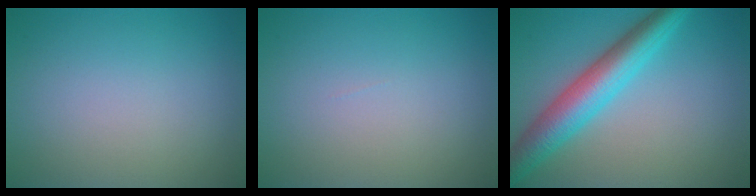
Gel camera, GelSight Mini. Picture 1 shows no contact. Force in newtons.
{"total": 0.0}
{"total": 6.5, "press": 6.5, "slide": 0.1}